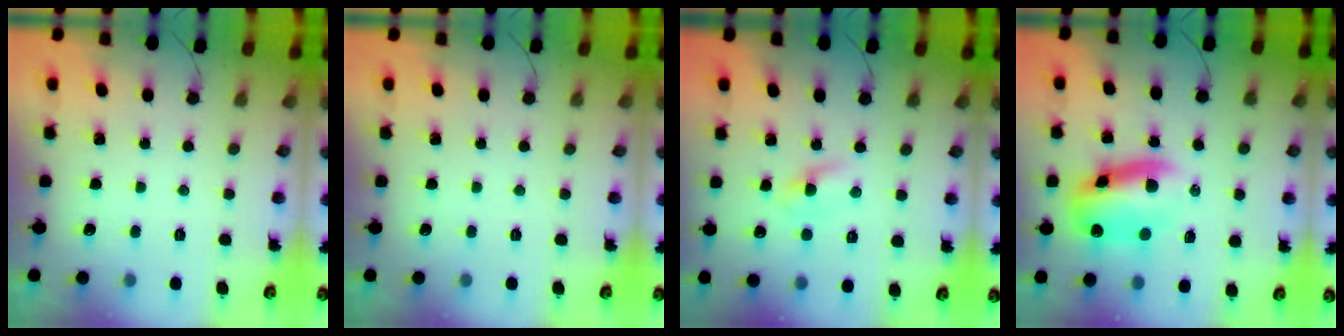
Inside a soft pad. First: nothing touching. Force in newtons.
{"total": 0.0}
{"total": 2.9, "press": 2.6, "slide": 1.3}
{"total": 10.8, "press": 10.5, "slide": 2.5}